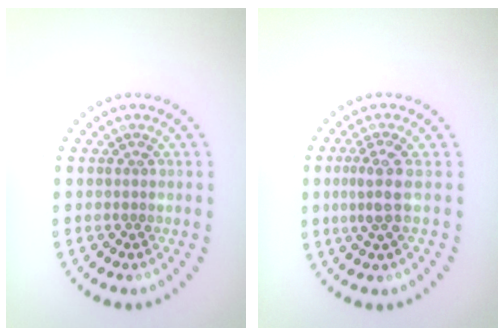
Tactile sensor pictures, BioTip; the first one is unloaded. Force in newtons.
{"total": 2.4, "press": 2.0, "slide": 1.4}